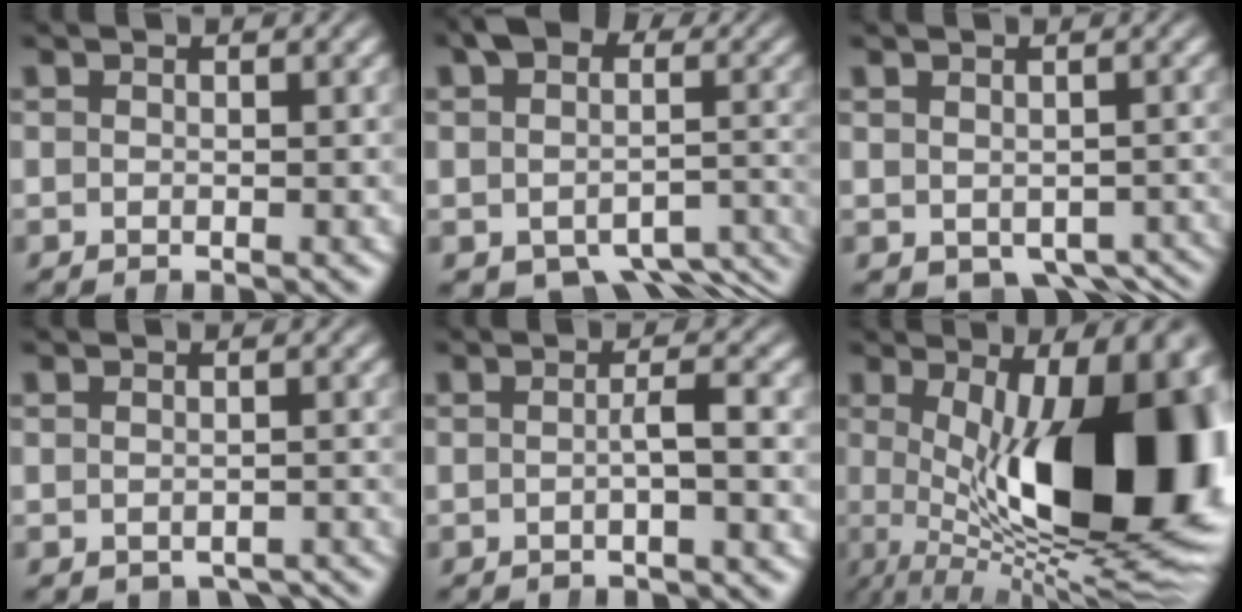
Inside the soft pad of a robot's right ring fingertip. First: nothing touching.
{"total": 7.4, "force": [-4.9, 4.3, 3.4], "torque": [-0.034, -0.025, -0.066]}
{"total": 5.7, "force": [-4.6, 2.5, 2.3], "torque": [-0.015, -0.026, -0.052]}
{"total": 2.7, "force": [-2.5, 0.9, 0.5], "torque": [-0.006, -0.013, -0.032]}
{"total": 1.7, "force": [-0.5, -0.2, 1.6], "torque": [-0.023, 0.006, -0.010]}
{"total": 22.4, "force": [-1.0, 10.3, 19.9], "torque": [-0.276, -0.029, 0.009]}